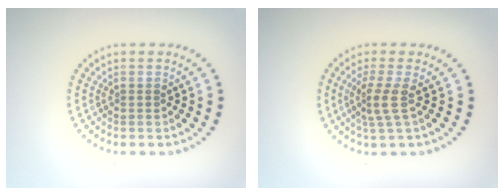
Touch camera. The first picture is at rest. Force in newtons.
{"total": 2.4, "press": 1.7, "slide": 1.7}